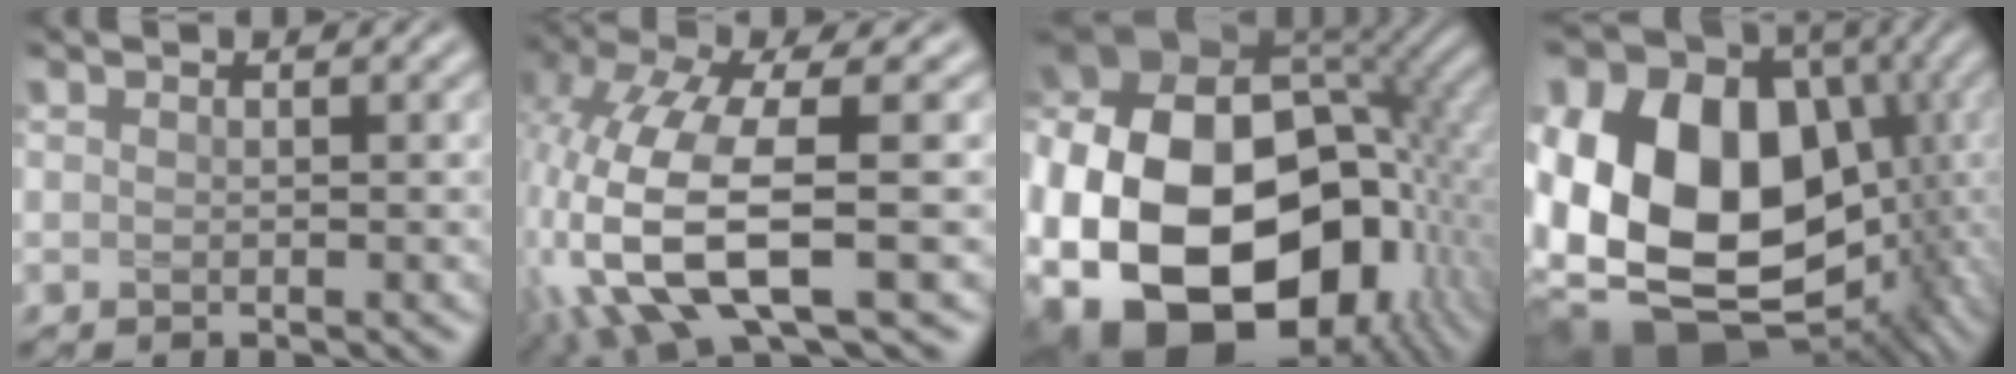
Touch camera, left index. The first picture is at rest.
{"total": 11.2, "force": [-3.0, 4.3, 9.9], "torque": [-0.233, -0.016, -0.054]}
{"total": 22.3, "force": [-4.6, 15.1, 15.7], "torque": [-0.328, -0.029, -0.059]}
{"total": 22.6, "force": [-0.5, 17.5, 14.3], "torque": [-0.273, -0.004, -0.007]}